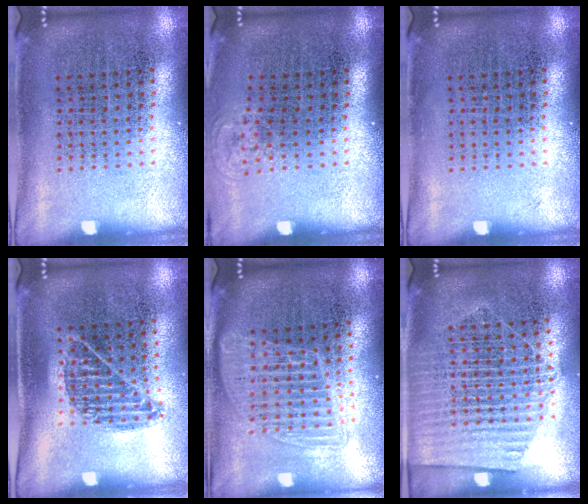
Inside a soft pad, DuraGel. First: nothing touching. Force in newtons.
{"total": 0.6, "press": 0.4, "slide": 0.3}
{"total": 0.0}
{"total": 0.9, "press": 0.8, "slide": 0.4}
{"total": 1.4, "press": 1.3, "slide": 0.6}
{"total": 1.5, "press": 1.4, "slide": 0.6}